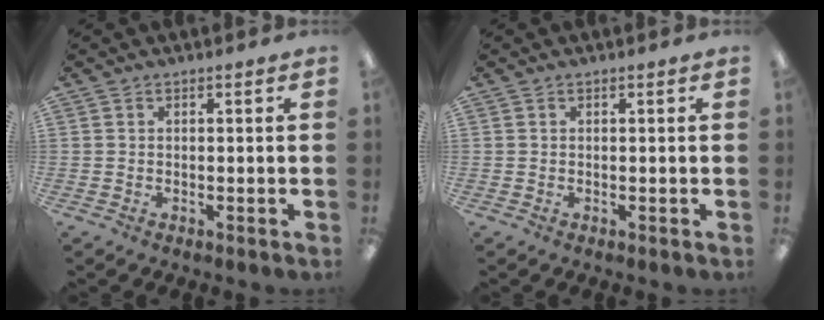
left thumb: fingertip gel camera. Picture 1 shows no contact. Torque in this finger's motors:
{"motor_torque": [-0.06, -0.07, 0.04, -0.03, 0.00]}